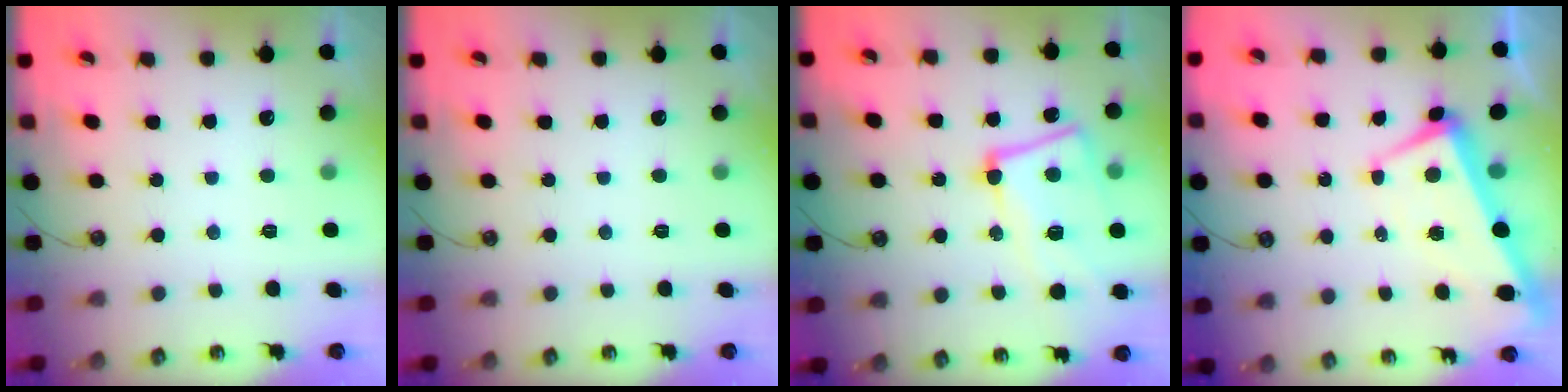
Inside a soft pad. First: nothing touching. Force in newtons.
{"total": 0.0}
{"total": 10.3, "press": 9.9, "slide": 2.6}
{"total": 1.1, "press": 0.6, "slide": 0.9}